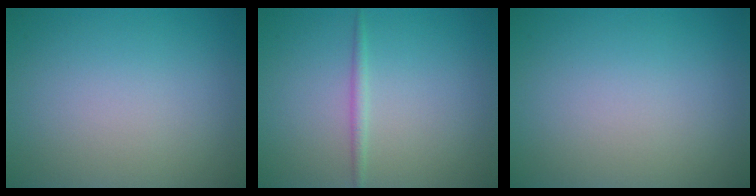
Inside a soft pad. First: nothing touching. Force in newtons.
{"total": 1.1, "press": 1.1, "slide": 0.0}
{"total": 0.0}